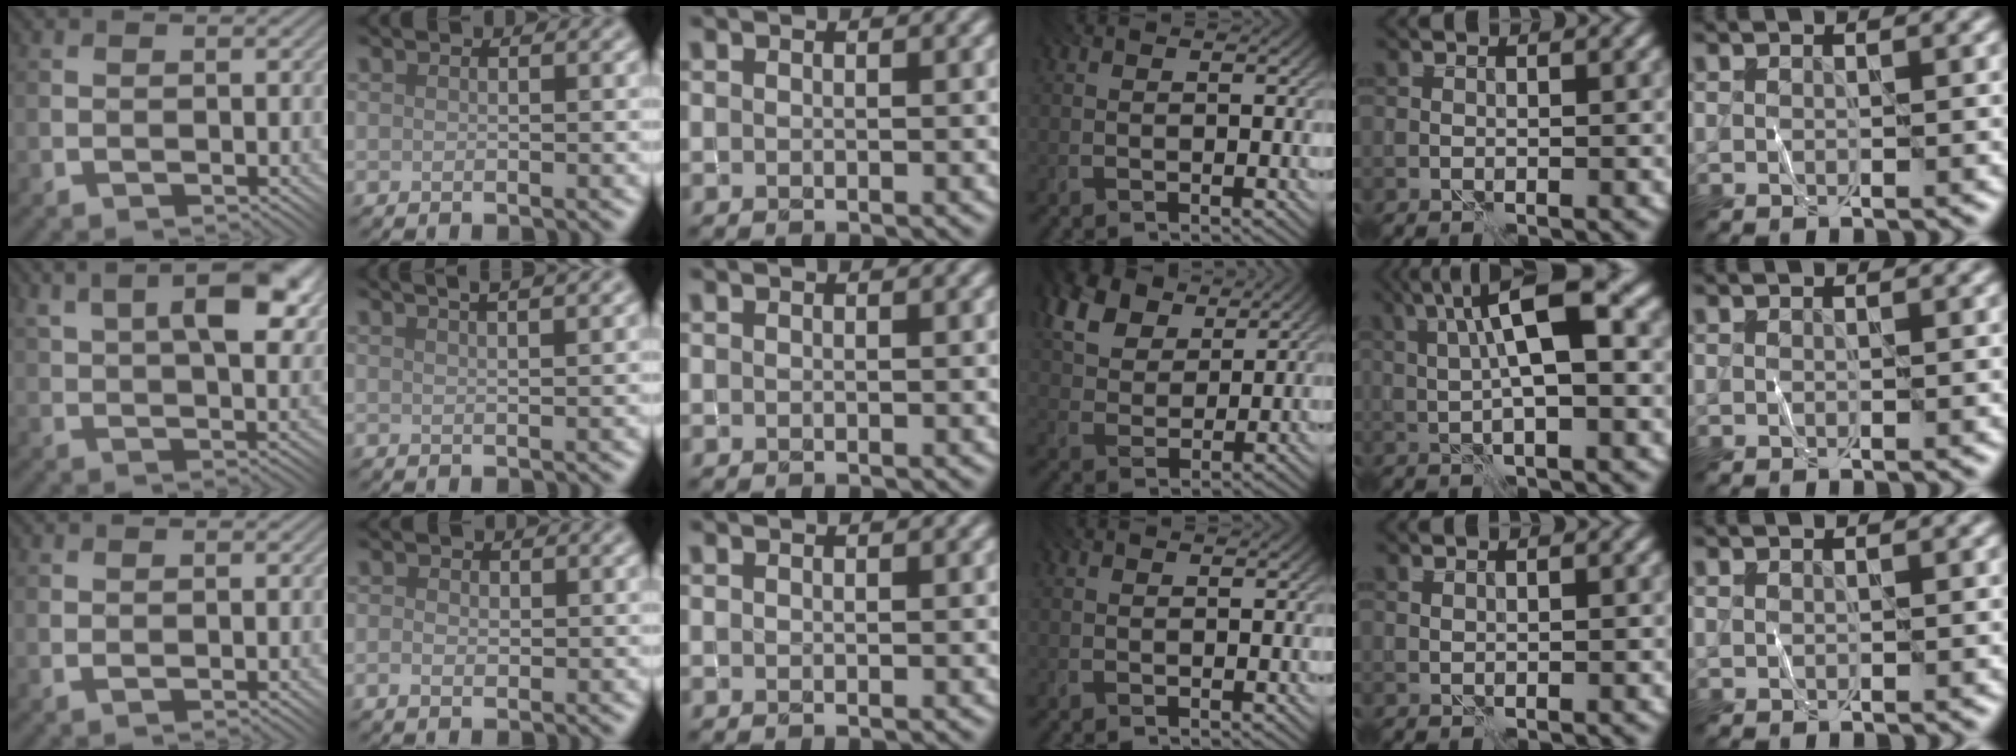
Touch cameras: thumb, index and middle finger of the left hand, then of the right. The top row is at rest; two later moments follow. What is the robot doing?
{"motion": "fold", "object": "shorts"}